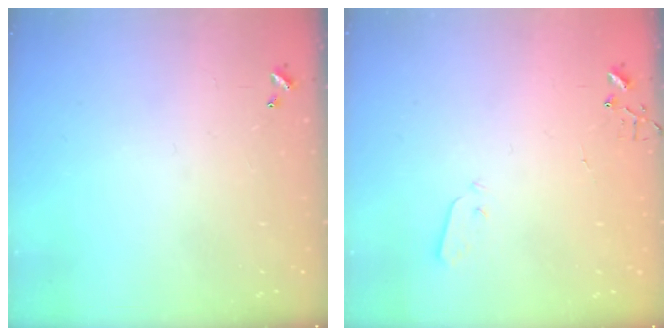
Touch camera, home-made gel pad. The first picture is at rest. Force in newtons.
{"total": 2.0, "press": 2.0, "slide": 0.4}